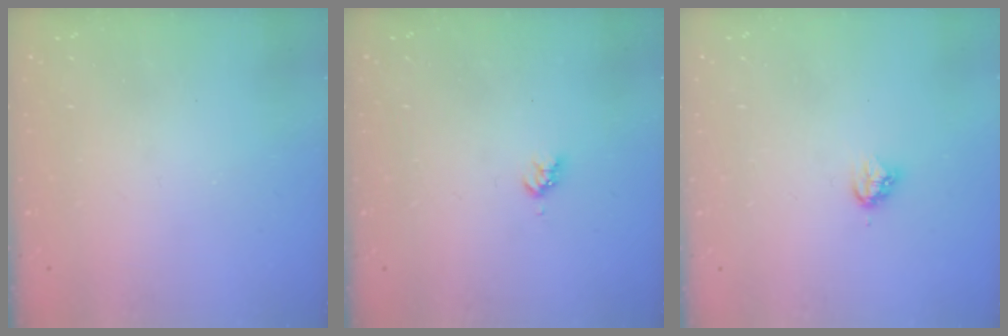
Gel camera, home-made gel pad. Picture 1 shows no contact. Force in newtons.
{"total": 3.0, "press": 3.0, "slide": 0.4}
{"total": 3.8, "press": 3.8, "slide": 0.3}